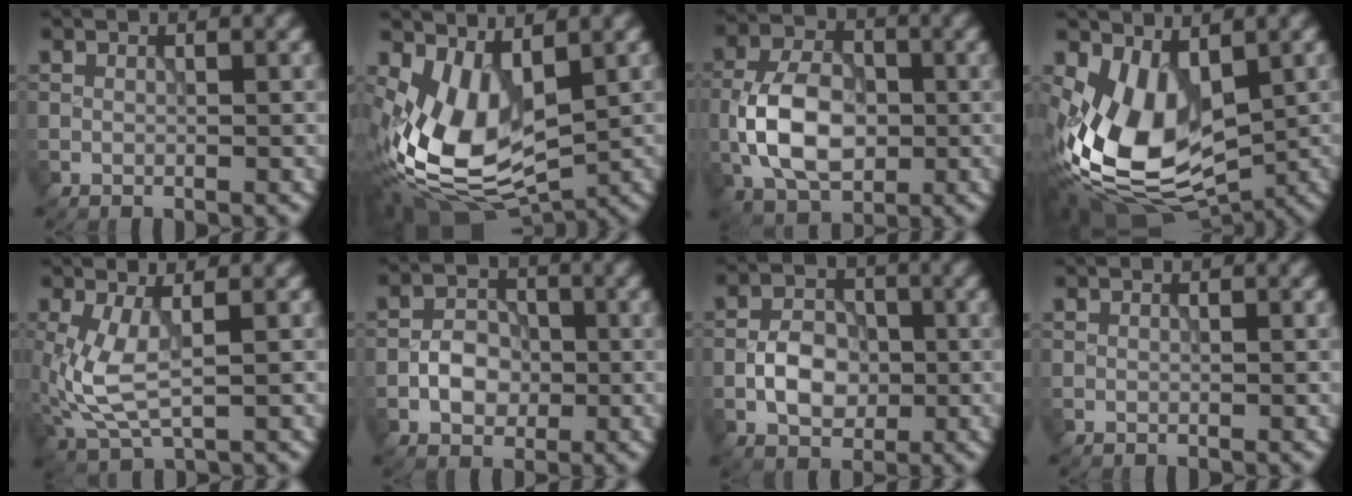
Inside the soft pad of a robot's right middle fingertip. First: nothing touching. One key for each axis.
{"total": 8.4, "fx": 0.7, "fy": 4.9, "fz": 6.8, "tx": -0.147, "ty": -0.019, "tz": 0.018}
{"total": 7.0, "fx": -1.3, "fy": 4.5, "fz": 5.2, "tx": -0.104, "ty": 0.007, "tz": -0.030}
{"total": 9.2, "fx": -0.2, "fy": 5.9, "fz": 7.0, "tx": -0.146, "ty": -0.021, "tz": 0.004}
{"total": 4.3, "fx": 0.3, "fy": 1.8, "fz": 3.9, "tx": -0.105, "ty": -0.003, "tz": 0.007}
{"total": 3.1, "fx": -0.8, "fy": 2.4, "fz": 1.8, "tx": -0.028, "ty": 0.006, "tz": -0.017}
{"total": 3.9, "fx": -0.8, "fy": 2.8, "fz": 2.5, "tx": -0.041, "ty": 0.006, "tz": -0.016}
{"total": 0.0}